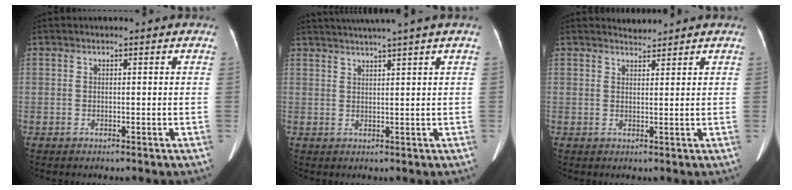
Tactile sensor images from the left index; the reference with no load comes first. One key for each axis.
{"total": 6.7, "fx": 5.4, "fy": -1.8, "fz": 3.6, "tx": -0.049, "ty": 0.019, "tz": 0.075}
{"total": 1.4, "fx": 1.4, "fy": -0.1, "fz": -0.4, "tx": -0.003, "ty": 0.000, "tz": 0.026}